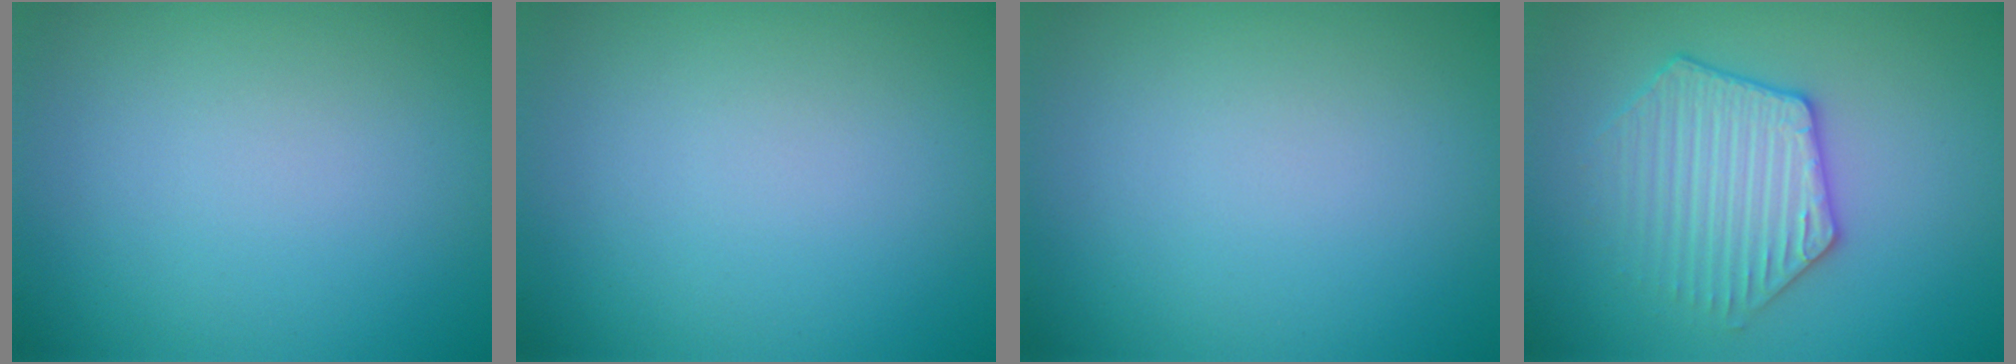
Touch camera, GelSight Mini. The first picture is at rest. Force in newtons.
{"total": 0.0}
{"total": 0.0}
{"total": 3.6, "press": 3.5, "slide": 0.5}